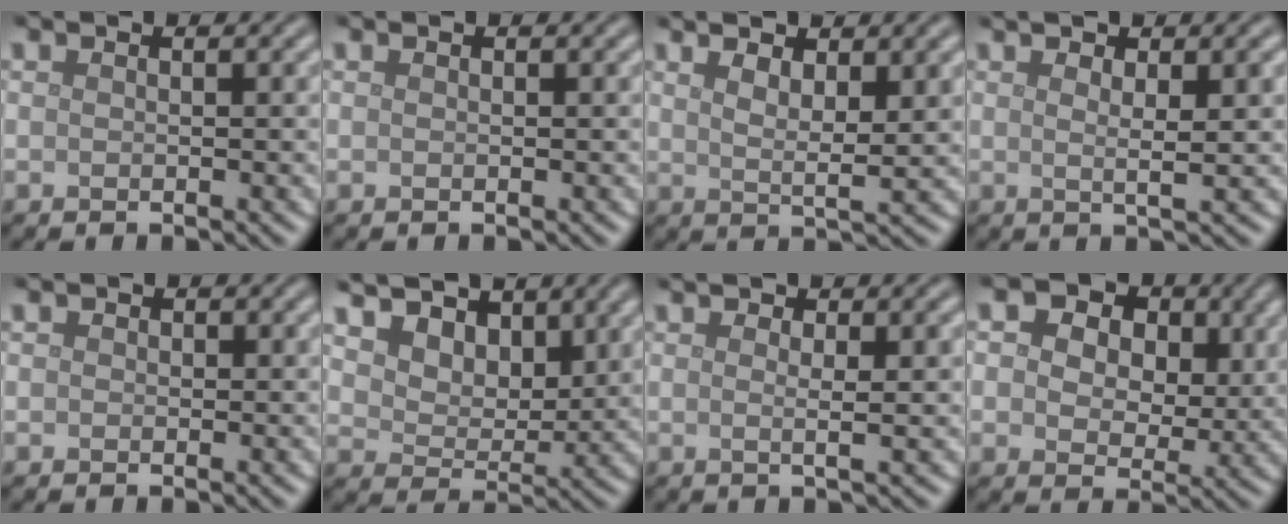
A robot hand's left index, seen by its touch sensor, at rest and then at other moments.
{"total": 0.0}
{"total": 3.8, "force": [2.0, 1.1, 3.0], "torque": [-0.050, -0.004, 0.036]}
{"total": 3.8, "force": [1.3, 0.9, 3.5], "torque": [-0.048, 0.000, 0.016]}
{"total": 0.7, "force": [0.2, 0.7, 0.2], "torque": [0.000, -0.004, -0.002]}
{"total": 10.3, "force": [6.2, 6.6, 5.0], "torque": [-0.109, 0.016, 0.094]}
{"total": 3.3, "force": [1.0, 1.0, 3.0], "torque": [-0.027, 0.002, -0.003]}
{"total": 10.2, "force": [4.4, 7.0, 6.1], "torque": [-0.091, 0.015, 0.055]}